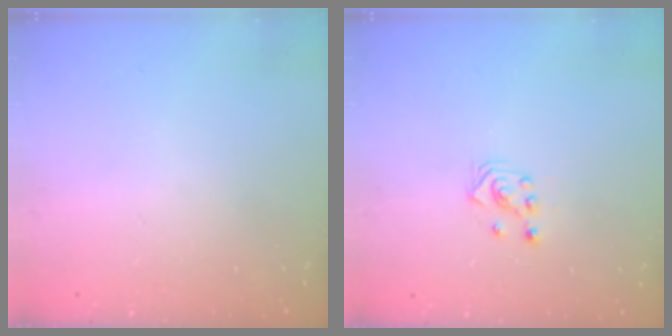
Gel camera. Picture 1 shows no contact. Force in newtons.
{"total": 2.9, "press": 2.7, "slide": 1.0}